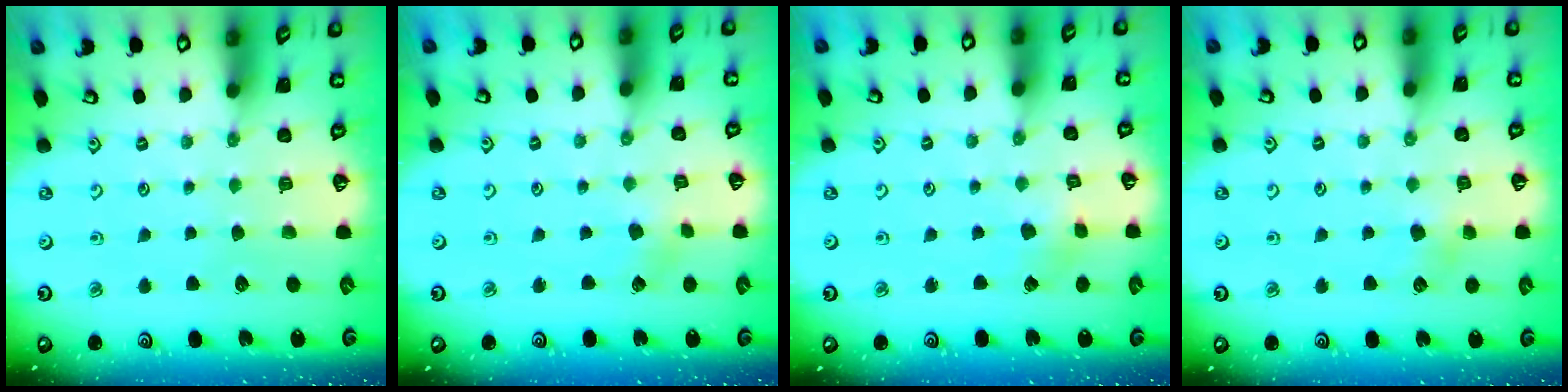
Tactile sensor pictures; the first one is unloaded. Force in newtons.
{"total": 1.8, "press": 1.8, "slide": 0.4}
{"total": 1.7, "press": 1.7, "slide": 0.3}
{"total": 4.2, "press": 4.2, "slide": 0.3}